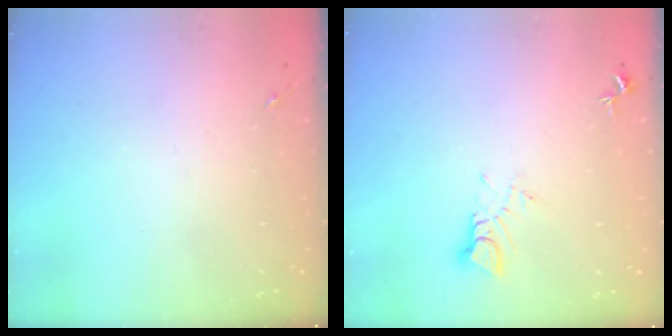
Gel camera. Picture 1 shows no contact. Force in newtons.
{"total": 3.8, "press": 3.8, "slide": 0.4}